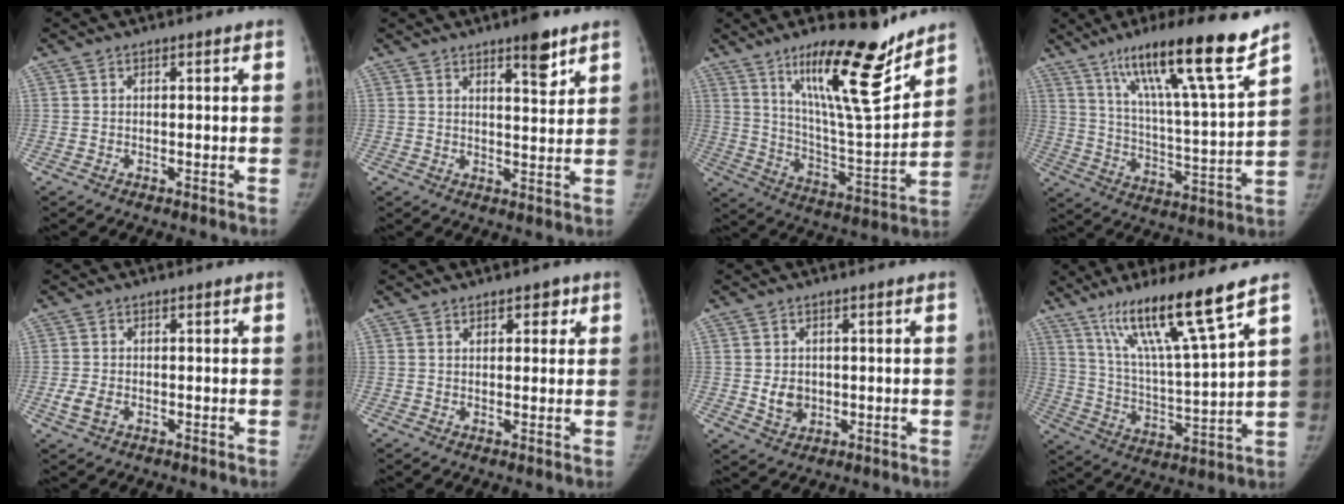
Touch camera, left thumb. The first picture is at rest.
{"total": 6.1, "force": [4.0, 1.6, 4.2], "torque": [-0.048, -0.026, 0.057]}
{"total": 21.1, "force": [14.3, 4.5, 14.9], "torque": [-0.209, -0.091, 0.241]}
{"total": 21.0, "force": [14.4, 1.3, 15.2], "torque": [-0.226, -0.065, 0.240]}
{"total": 2.9, "force": [-0.8, 1.9, 2.0], "torque": [-0.047, -0.002, -0.015]}
{"total": 2.8, "force": [1.6, 1.8, 1.5], "torque": [0.004, -0.006, 0.022]}
{"total": 4.1, "force": [0.0, 3.3, 2.3], "torque": [-0.026, -0.004, 0.011]}
{"total": 16.9, "force": [11.2, 0.4, 12.7], "torque": [-0.216, -0.057, 0.203]}